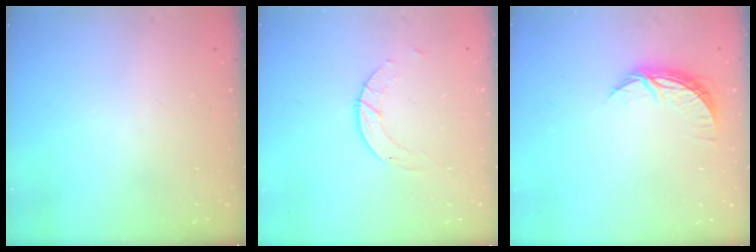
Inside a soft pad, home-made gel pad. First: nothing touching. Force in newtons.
{"total": 2.8, "press": 2.8, "slide": 0.3}
{"total": 7.2, "press": 7.2, "slide": 0.4}